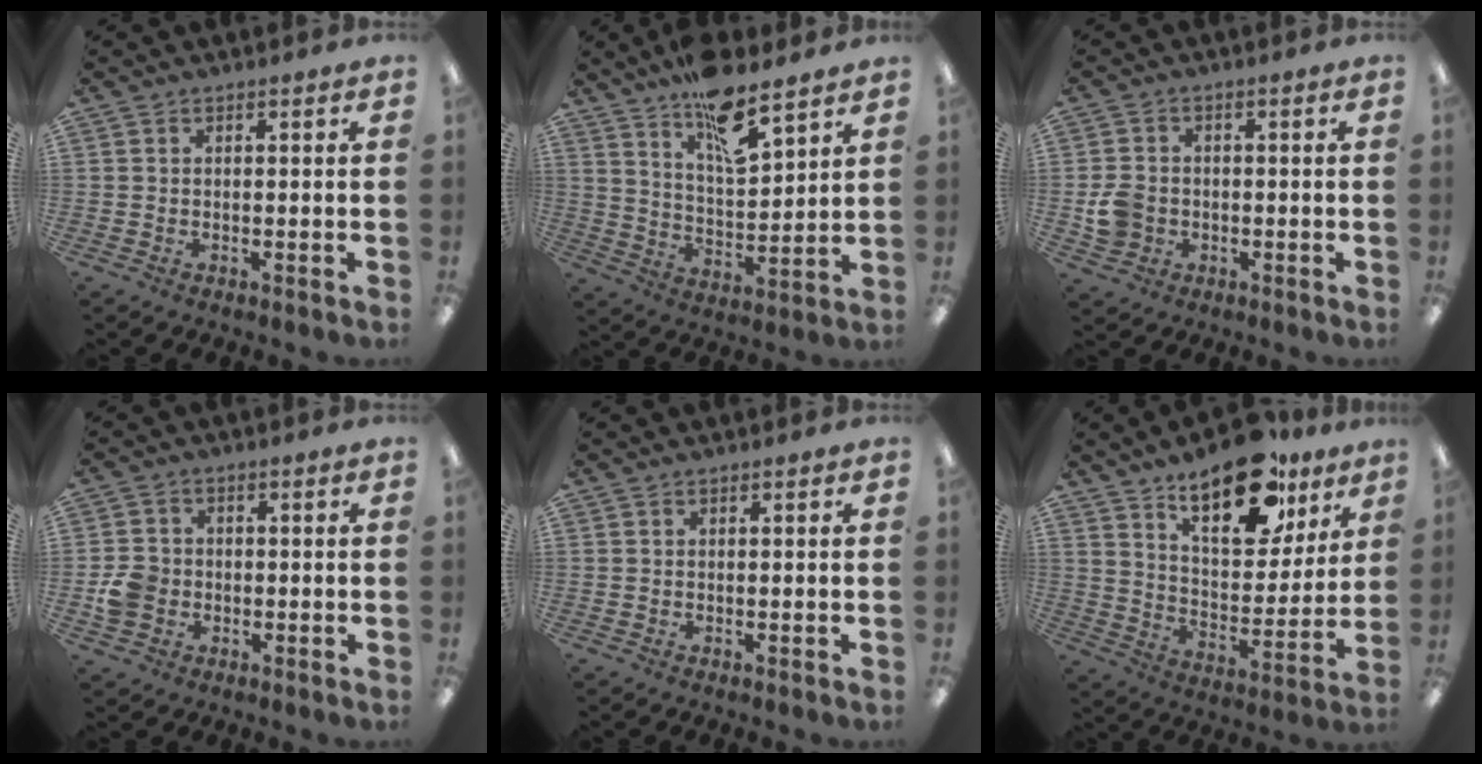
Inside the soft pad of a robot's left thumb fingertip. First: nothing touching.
{"total": 13.4, "force": [10.0, 4.4, 7.8], "torque": [-0.122, -0.059, 0.173]}
{"total": 5.8, "force": [-1.0, 5.1, 2.5], "torque": [-0.049, 0.007, -0.018]}
{"total": 5.7, "force": [-1.2, 5.1, 2.4], "torque": [-0.041, 0.010, -0.020]}
{"total": 0.0}
{"total": 20.3, "force": [13.7, 9.4, 11.6], "torque": [-0.172, -0.074, 0.232]}